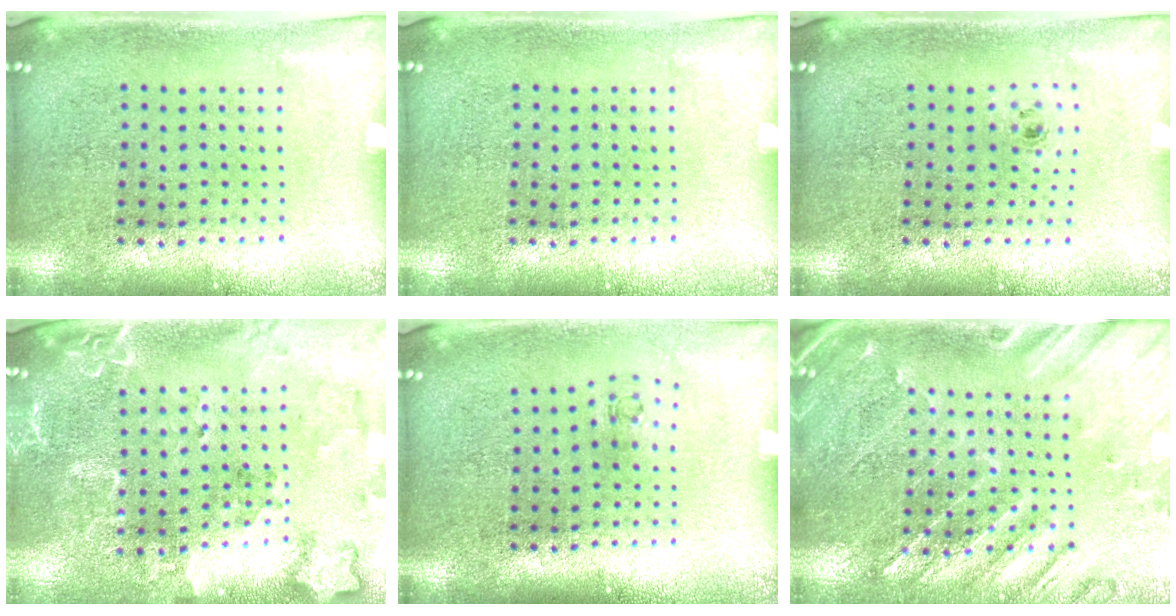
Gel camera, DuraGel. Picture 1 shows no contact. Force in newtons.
{"total": 0.0}
{"total": 0.5, "press": 0.3, "slide": 0.4}
{"total": 2.0, "press": 1.9, "slide": 0.5}
{"total": 0.6, "press": 0.3, "slide": 0.5}
{"total": 0.6, "press": 0.4, "slide": 0.4}